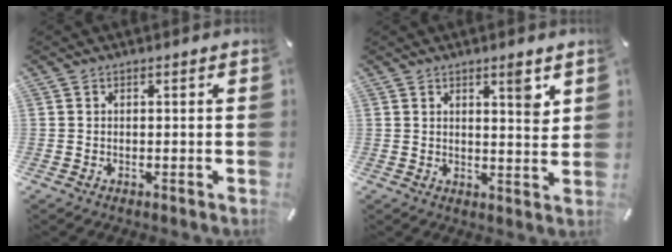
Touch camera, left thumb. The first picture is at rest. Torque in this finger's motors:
{"motor_torque": [0.94, 0.86, 0.50, -0.46, 0.21]}